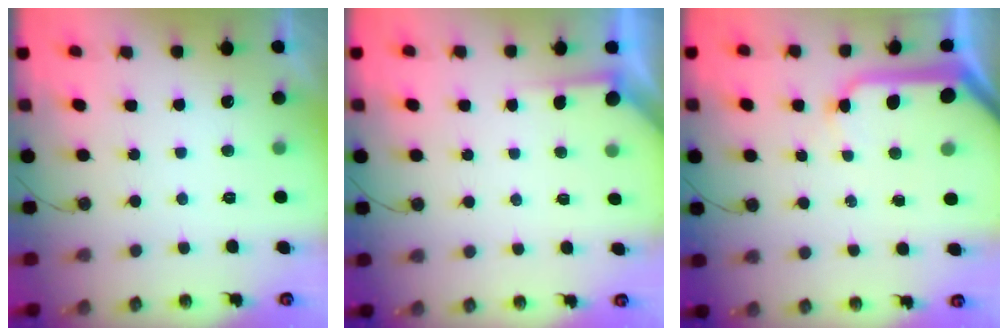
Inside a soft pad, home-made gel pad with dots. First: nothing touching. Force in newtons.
{"total": 2.3, "press": 2.3, "slide": 0.3}
{"total": 14.6, "press": 14.5, "slide": 1.9}